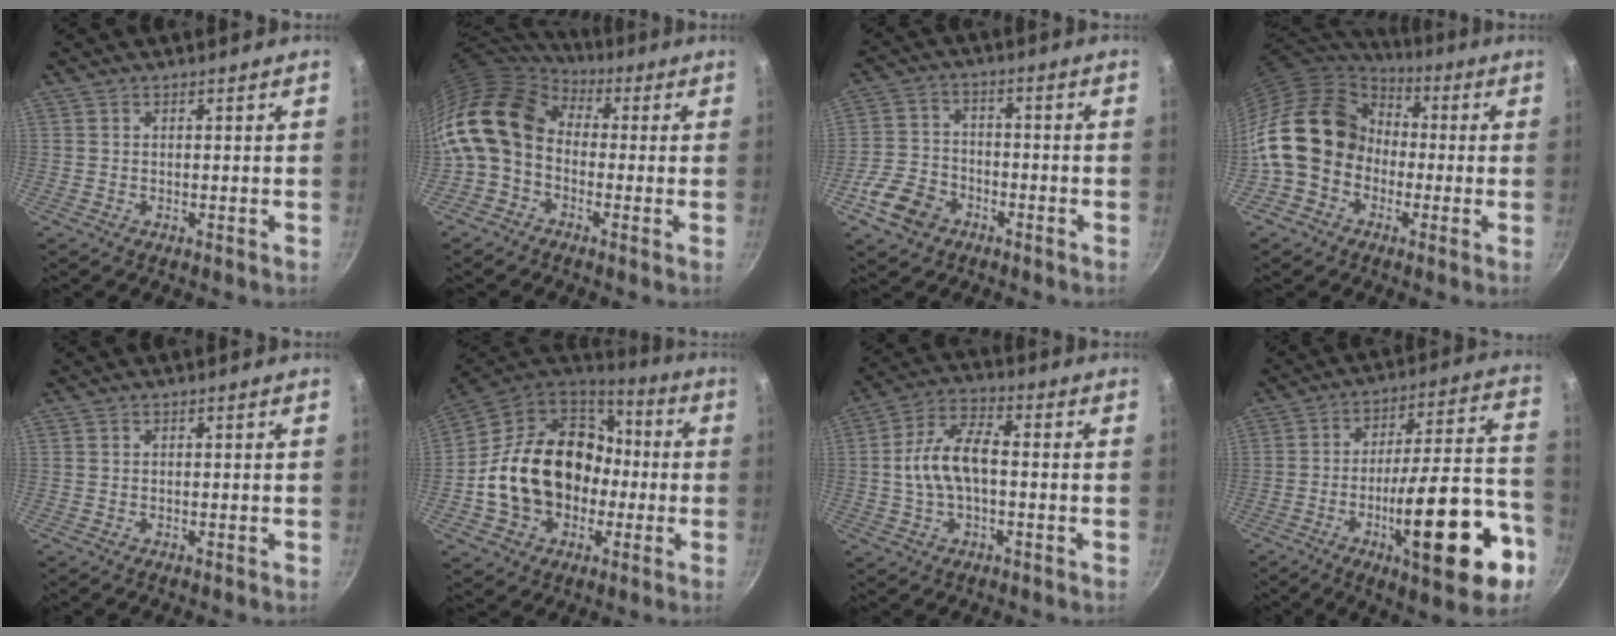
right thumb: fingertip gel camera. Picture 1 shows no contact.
{"total": 13.6, "force": [0.0, 10.2, 9.0], "torque": [-0.153, 0.029, -0.023]}
{"total": 8.9, "force": [-4.5, 6.5, 4.2], "torque": [-0.069, 0.033, -0.091]}
{"total": 17.0, "force": [-2.2, 14.0, 9.4], "torque": [-0.133, 0.049, -0.054]}
{"total": 0.0}
{"total": 23.5, "force": [-1.8, 18.1, 14.8], "torque": [-0.245, 0.061, -0.018]}
{"total": 10.8, "force": [-0.6, 5.7, 9.2], "torque": [-0.163, 0.036, -0.019]}
{"total": 24.9, "force": [-9.2, 7.1, 22.0], "torque": [-0.286, 0.037, -0.136]}